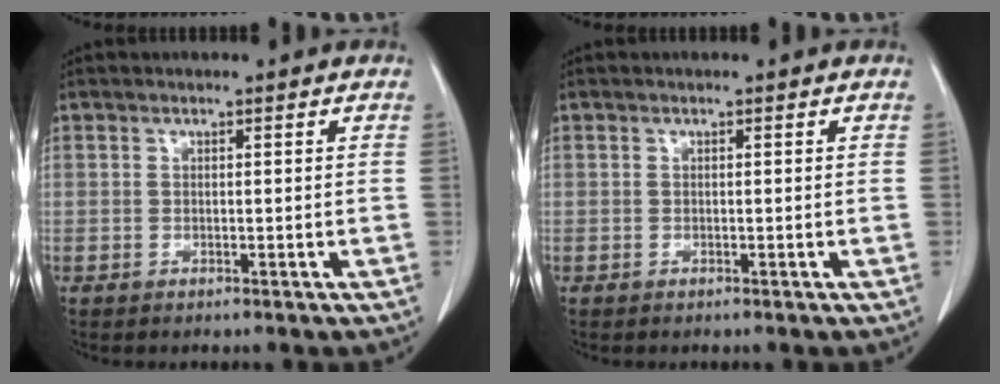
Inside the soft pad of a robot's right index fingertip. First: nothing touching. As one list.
[{"total": 0.0}]